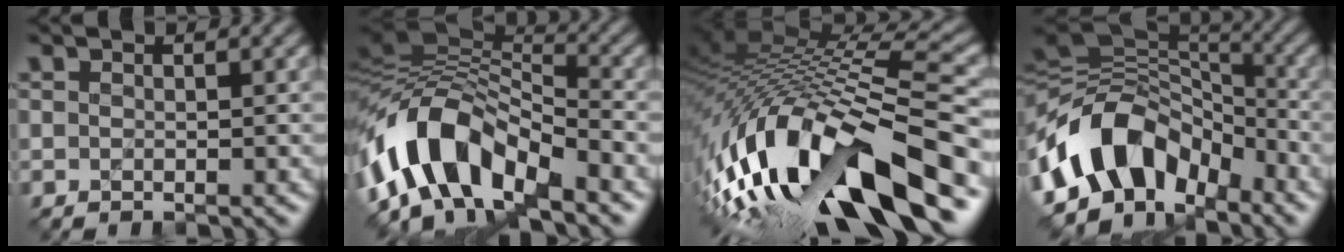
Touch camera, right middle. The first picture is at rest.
{"total": 10.1, "force": [-4.9, 4.9, 7.4], "torque": [-0.126, 0.020, -0.098]}
{"total": 17.0, "force": [-7.3, 5.9, 14.2], "torque": [-0.288, -0.003, -0.124]}
{"total": 10.9, "force": [-4.6, 7.1, 6.8], "torque": [-0.116, 0.030, -0.098]}